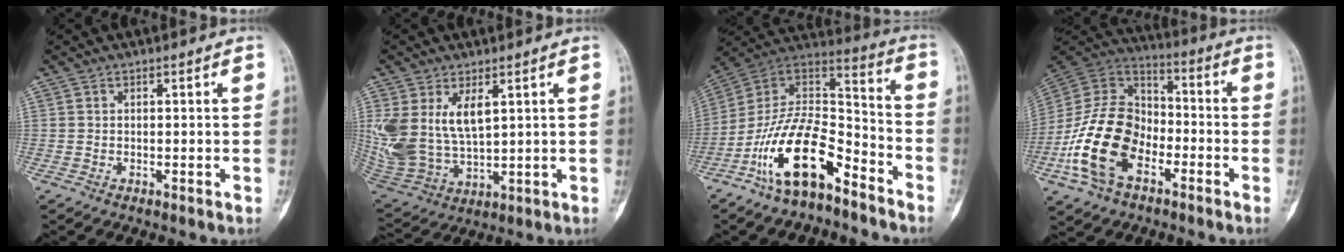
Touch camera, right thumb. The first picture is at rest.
{"total": 14.0, "force": [4.5, 7.9, 10.7], "torque": [-0.220, -0.019, 0.109]}
{"total": 18.6, "force": [-11.1, 7.9, 12.6], "torque": [-0.212, 0.095, -0.201]}
{"total": 19.1, "force": [-7.2, 12.4, 12.7], "torque": [-0.230, 0.060, -0.140]}